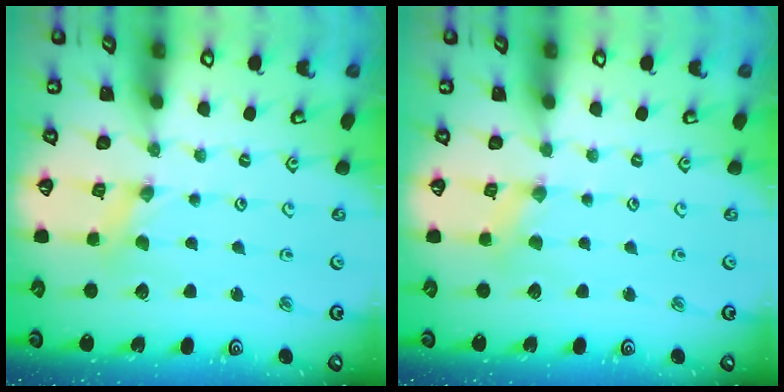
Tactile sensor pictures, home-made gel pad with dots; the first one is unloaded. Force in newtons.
{"total": 2.2, "press": 2.2, "slide": 0.5}